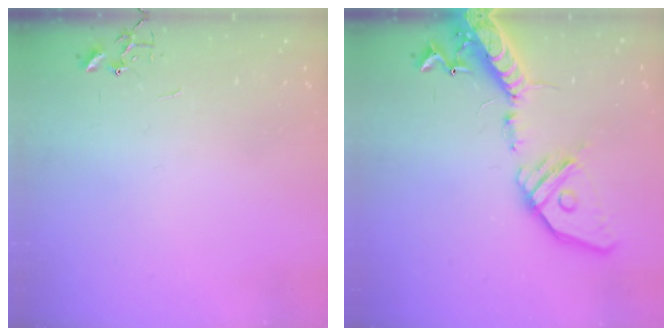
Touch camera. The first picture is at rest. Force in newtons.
{"total": 19.7, "press": 19.4, "slide": 3.9}